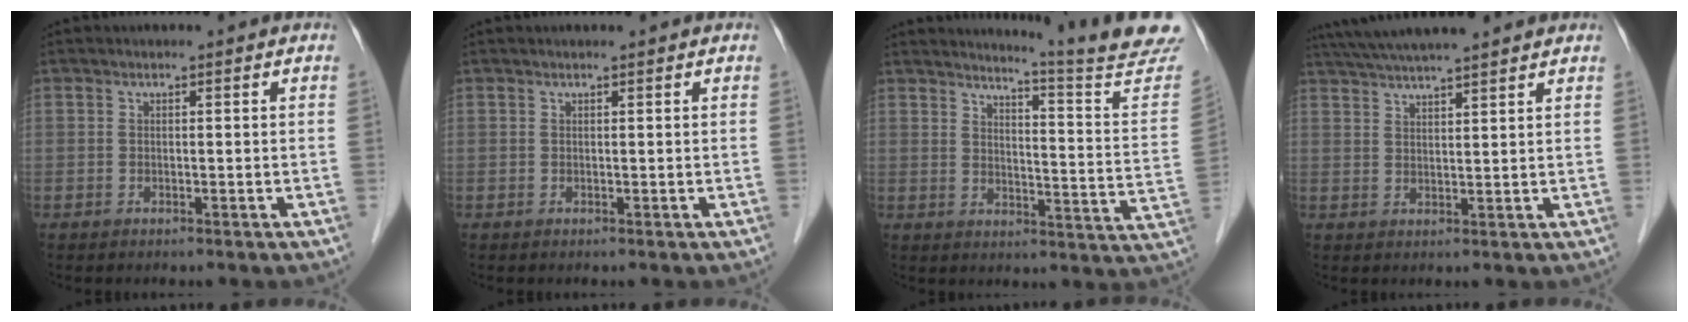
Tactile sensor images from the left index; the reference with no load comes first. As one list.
[{"total": 1.1, "force": [0.9, -0.1, 0.5], "torque": [-0.005, 0.012, 0.017]}, {"total": 17.4, "force": [16.4, -2.1, 5.4], "torque": [-0.083, -0.121, 0.187]}, {"total": 12.2, "force": [10.8, 0.6, 5.7], "torque": [-0.100, 0.039, 0.163]}]